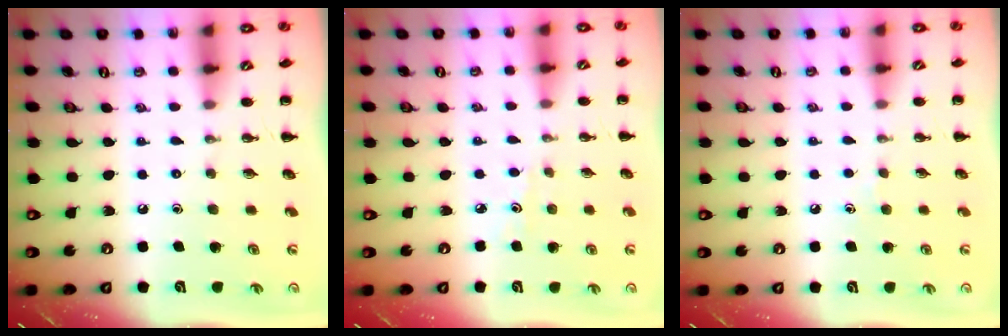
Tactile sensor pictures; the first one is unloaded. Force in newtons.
{"total": 2.6, "press": 2.3, "slide": 1.1}
{"total": 3.1, "press": 2.9, "slide": 1.1}